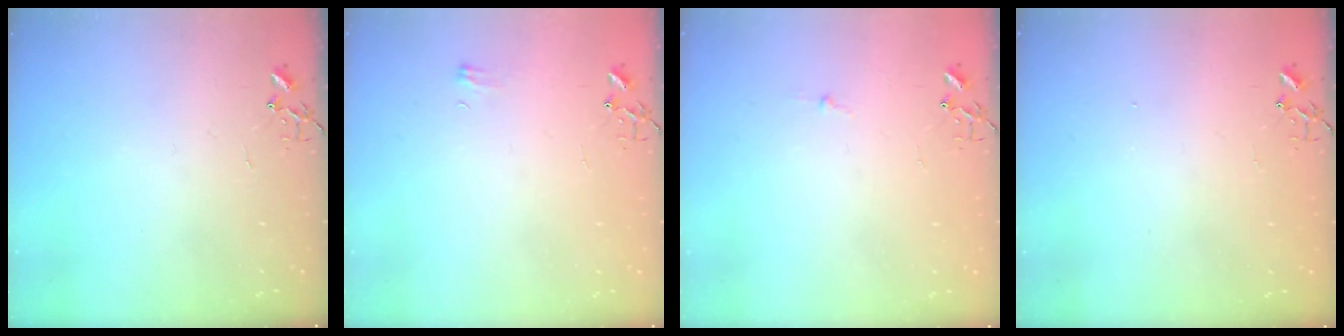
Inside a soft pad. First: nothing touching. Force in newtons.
{"total": 4.7, "press": 4.7, "slide": 0.5}
{"total": 2.7, "press": 2.7, "slide": 0.3}
{"total": 1.3, "press": 1.2, "slide": 0.1}